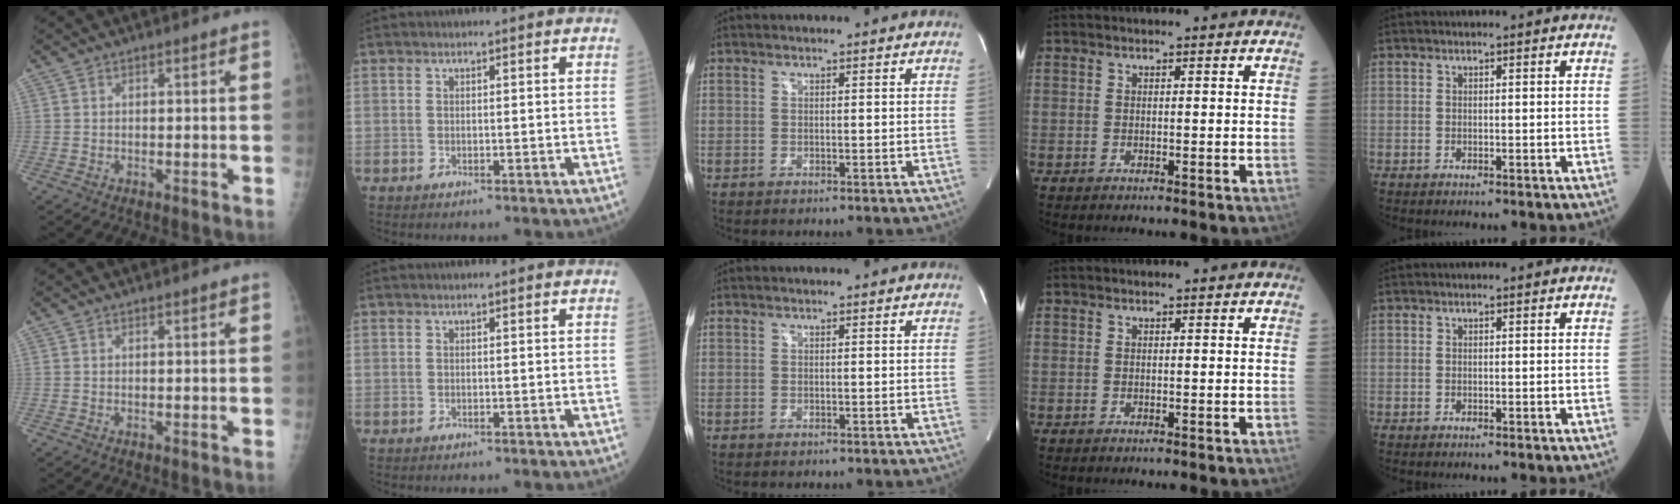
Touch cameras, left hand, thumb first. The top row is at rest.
{}